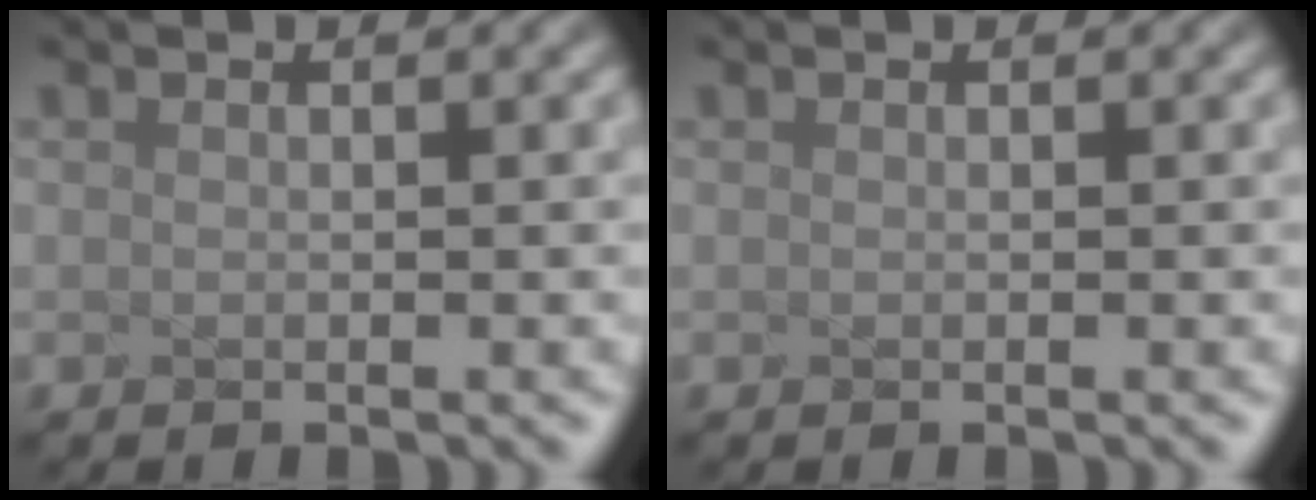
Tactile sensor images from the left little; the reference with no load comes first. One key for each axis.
{"total": 0.0}